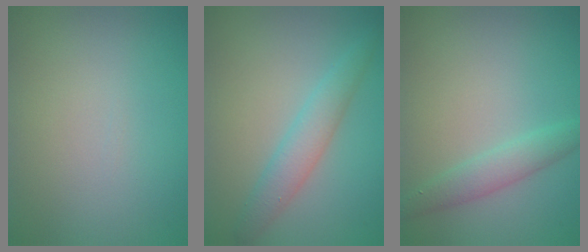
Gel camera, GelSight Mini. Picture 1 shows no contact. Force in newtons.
{"total": 2.8, "press": 2.8, "slide": 0.1}
{"total": 2.3, "press": 2.3, "slide": 0.1}